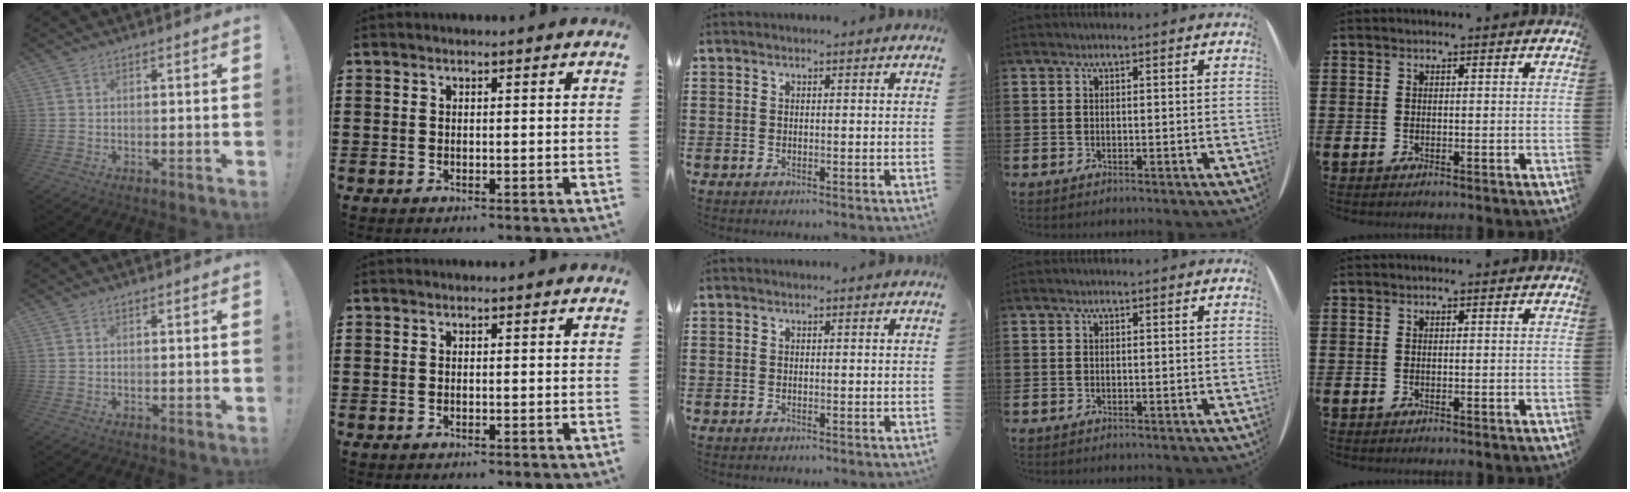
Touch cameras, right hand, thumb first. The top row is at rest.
{}